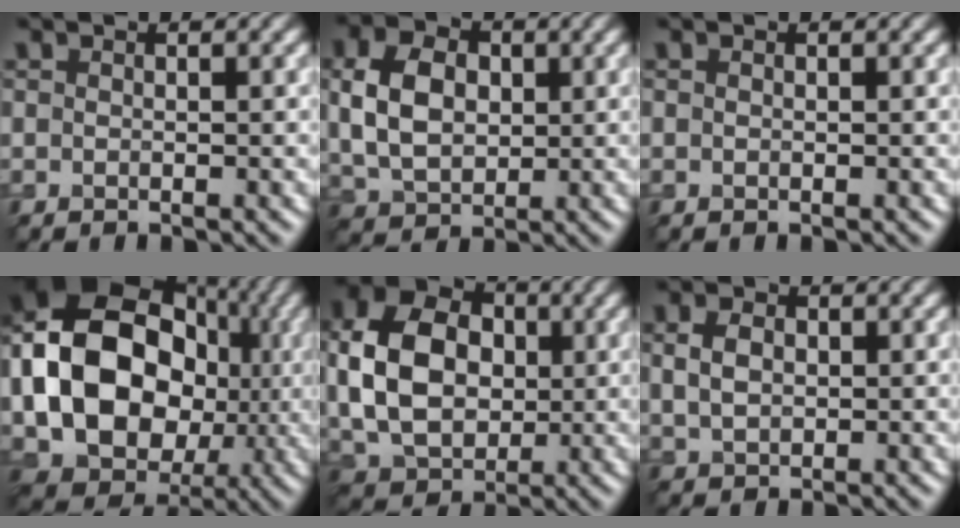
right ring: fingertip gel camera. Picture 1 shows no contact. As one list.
[{"total": 6.6, "force": [0.9, 4.9, 4.4], "torque": [-0.099, 0.006, 0.016]}, {"total": 0.0}, {"total": 16.4, "force": [0.1, 12.8, 10.3], "torque": [-0.187, 0.012, -0.009]}, {"total": 11.0, "force": [0.7, 8.2, 7.3], "torque": [-0.166, 0.007, 0.013]}, {"total": 3.2, "force": [0.6, 2.4, 2.1], "torque": [-0.048, 0.004, 0.013]}]